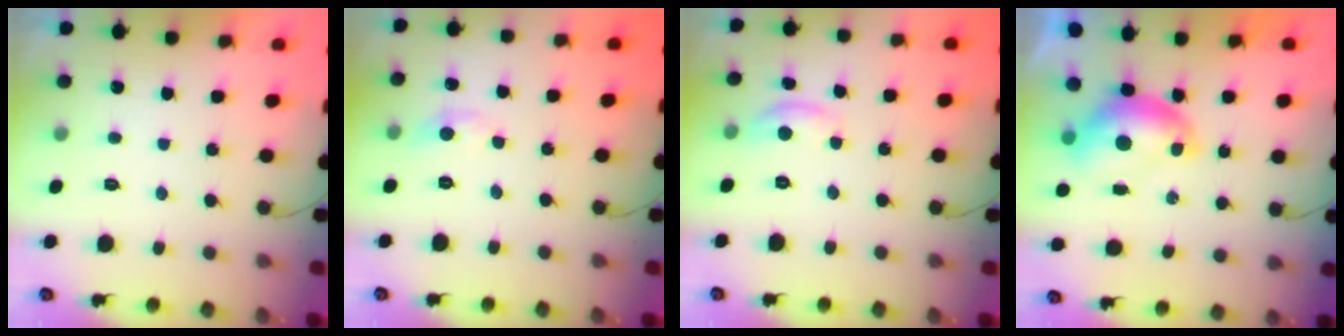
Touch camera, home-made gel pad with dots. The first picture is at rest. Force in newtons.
{"total": 2.8, "press": 2.8, "slide": 0.4}
{"total": 5.2, "press": 5.2, "slide": 0.5}
{"total": 8.0, "press": 7.9, "slide": 1.0}